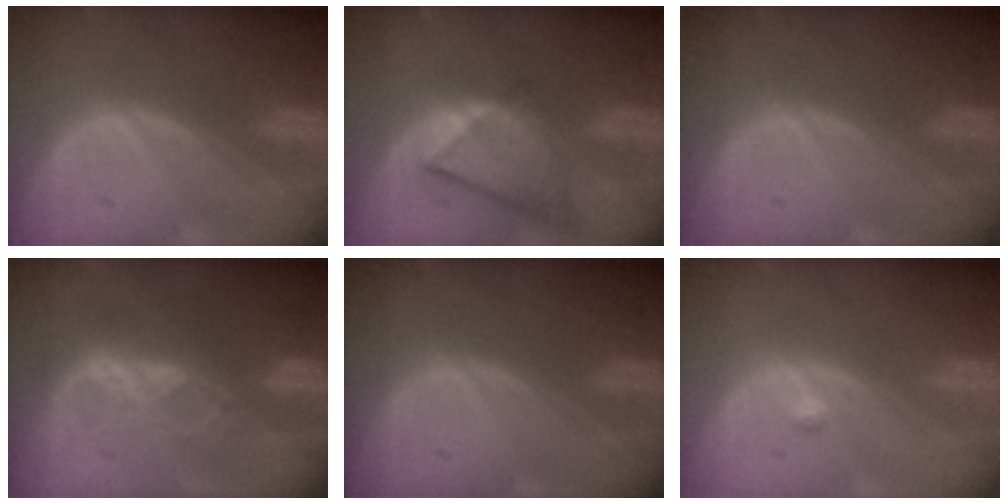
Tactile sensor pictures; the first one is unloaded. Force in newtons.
{"total": 8.9, "press": 7.6, "slide": 4.5}
{"total": 0.0}
{"total": 6.8, "press": 6.0, "slide": 3.2}
{"total": 0.0}
{"total": 0.8, "press": 0.8, "slide": 0.2}